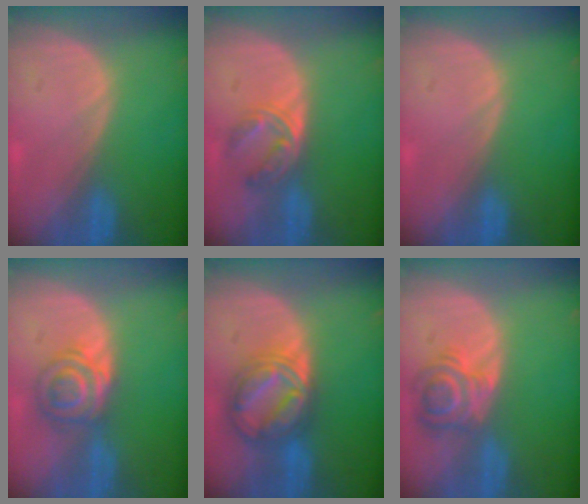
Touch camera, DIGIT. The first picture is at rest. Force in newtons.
{"total": 5.7, "press": 4.7, "slide": 3.3}
{"total": 0.0}
{"total": 6.0, "press": 5.6, "slide": 2.2}
{"total": 8.2, "press": 8.2, "slide": 0.6}
{"total": 5.6, "press": 5.6, "slide": 0.5}